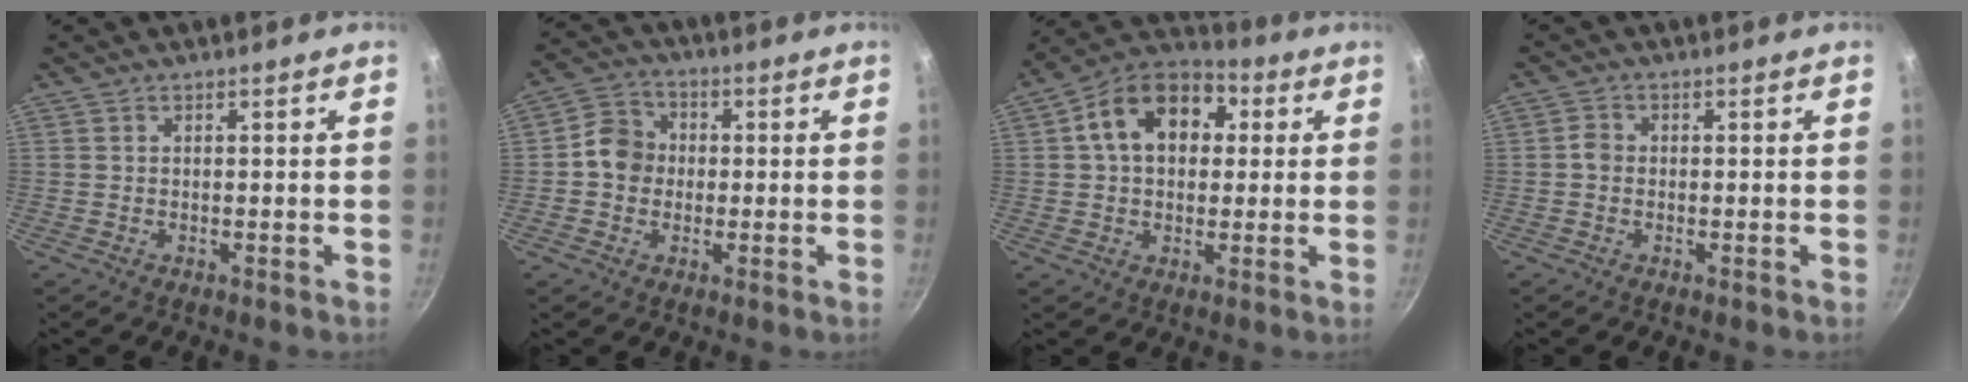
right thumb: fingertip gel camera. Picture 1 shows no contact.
{"total": 7.3, "force": [-0.3, 6.5, 3.3], "torque": [-0.027, 0.017, -0.023]}
{"total": 15.3, "force": [3.4, 10.8, 10.2], "torque": [-0.136, 0.026, 0.035]}
{"total": 1.9, "force": [-0.3, 1.6, 1.0], "torque": [-0.016, 0.011, -0.009]}